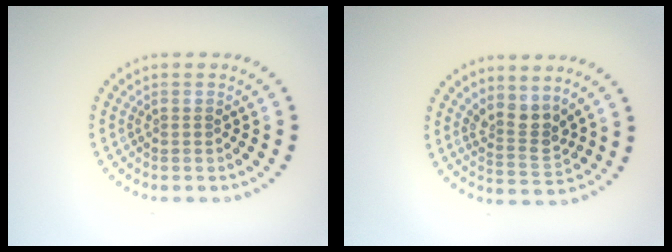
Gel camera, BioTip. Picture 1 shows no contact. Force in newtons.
{"total": 2.8, "press": 2.1, "slide": 1.9}